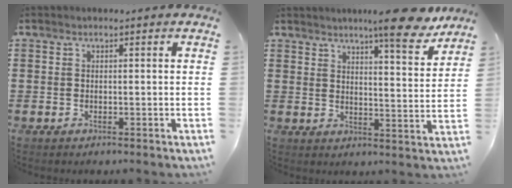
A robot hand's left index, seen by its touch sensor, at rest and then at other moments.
{"total": 9.4, "force": [7.8, 0.5, 5.3], "torque": [-0.076, -0.041, 0.129]}